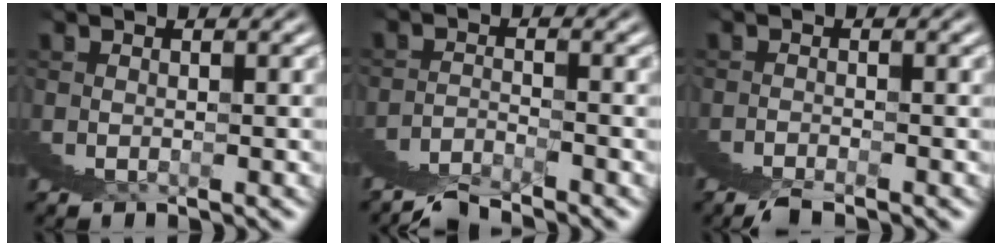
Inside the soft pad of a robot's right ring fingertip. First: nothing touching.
{"total": 2.0, "force": [-1.7, -0.5, 0.8], "torque": [0.008, 0.012, -0.039]}
{"total": 1.3, "force": [-0.2, -1.3, 0.2], "torque": [0.010, 0.018, -0.011]}